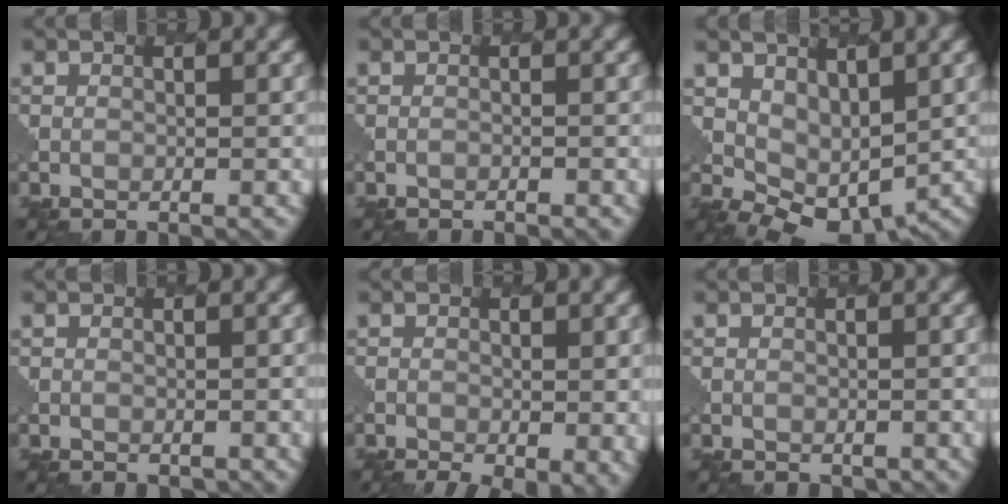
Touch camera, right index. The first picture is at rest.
{"total": 0.9, "force": [-0.8, 0.2, 0.0], "torque": [0.011, 0.005, -0.011]}
{"total": 5.4, "force": [0.8, 3.6, 3.9], "torque": [-0.076, -0.014, 0.021]}
{"total": 0.7, "force": [0.1, 0.6, 0.4], "torque": [-0.007, -0.003, 0.003]}
{"total": 6.3, "force": [-2.3, 2.9, 5.1], "torque": [-0.056, -0.013, -0.019]}
{"total": 0.8, "force": [0.1, 0.7, 0.4], "torque": [-0.007, -0.003, 0.003]}